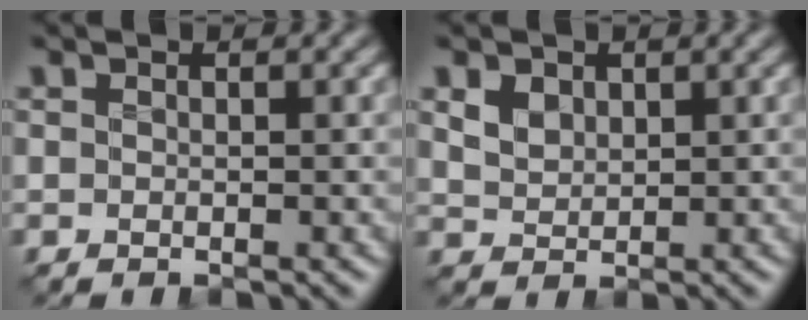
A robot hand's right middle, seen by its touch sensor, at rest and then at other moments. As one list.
[{"total": 2.4, "force": [1.1, 1.7, 1.2], "torque": [-0.033, -0.001, 0.019]}]